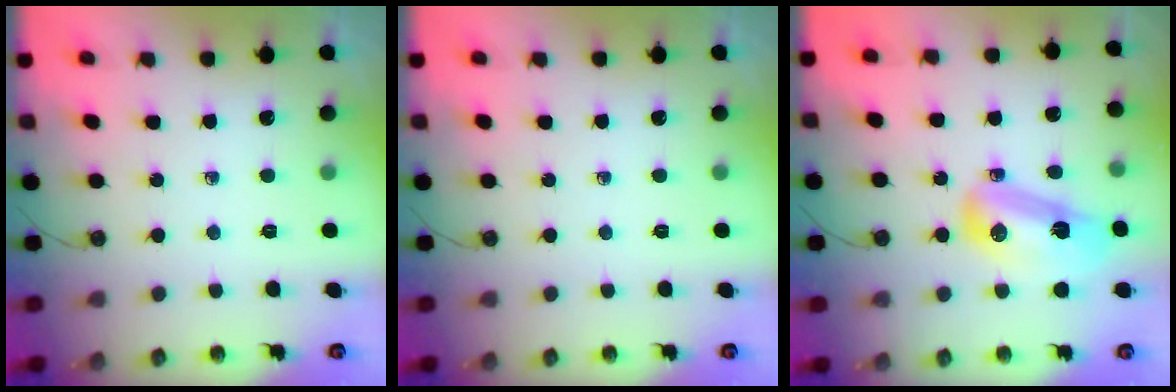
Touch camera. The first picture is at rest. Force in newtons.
{"total": 0.0}
{"total": 12.7, "press": 10.9, "slide": 6.4}